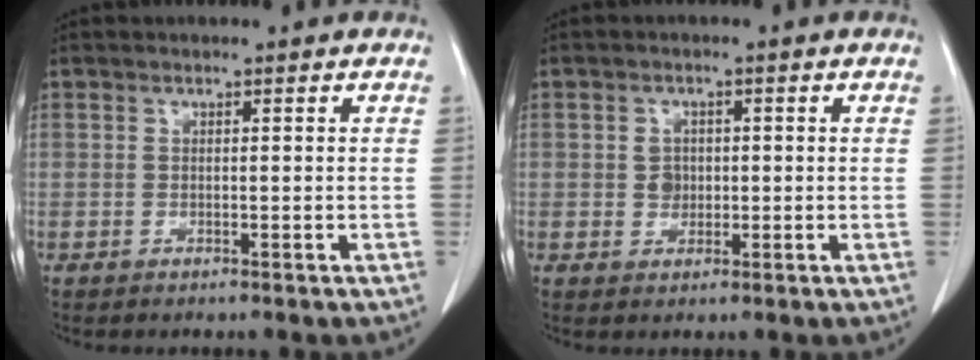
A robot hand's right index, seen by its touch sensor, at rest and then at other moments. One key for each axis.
{"total": 2.5, "fx": 0.0, "fy": 2.2, "fz": 1.2, "tx": -0.016, "ty": 0.003, "tz": 0.004}